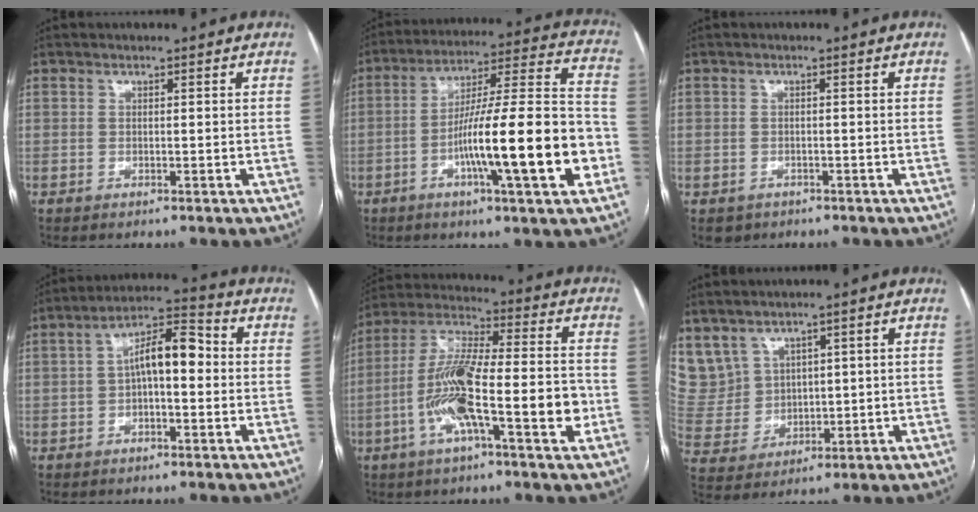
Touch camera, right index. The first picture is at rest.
{"total": 20.0, "force": [-6.0, 1.2, 19.1], "torque": [-0.283, 0.008, -0.092]}
{"total": 2.8, "force": [-1.6, 2.3, 0.3], "torque": [-0.004, 0.004, -0.021]}
{"total": 8.3, "force": [0.1, 2.9, 7.8], "torque": [-0.137, 0.036, -0.001]}
{"total": 16.2, "force": [-4.3, 3.1, 15.3], "torque": [-0.282, 0.013, -0.076]}
{"total": 10.3, "force": [6.1, 8.1, 2.2], "torque": [-0.075, 0.038, 0.154]}